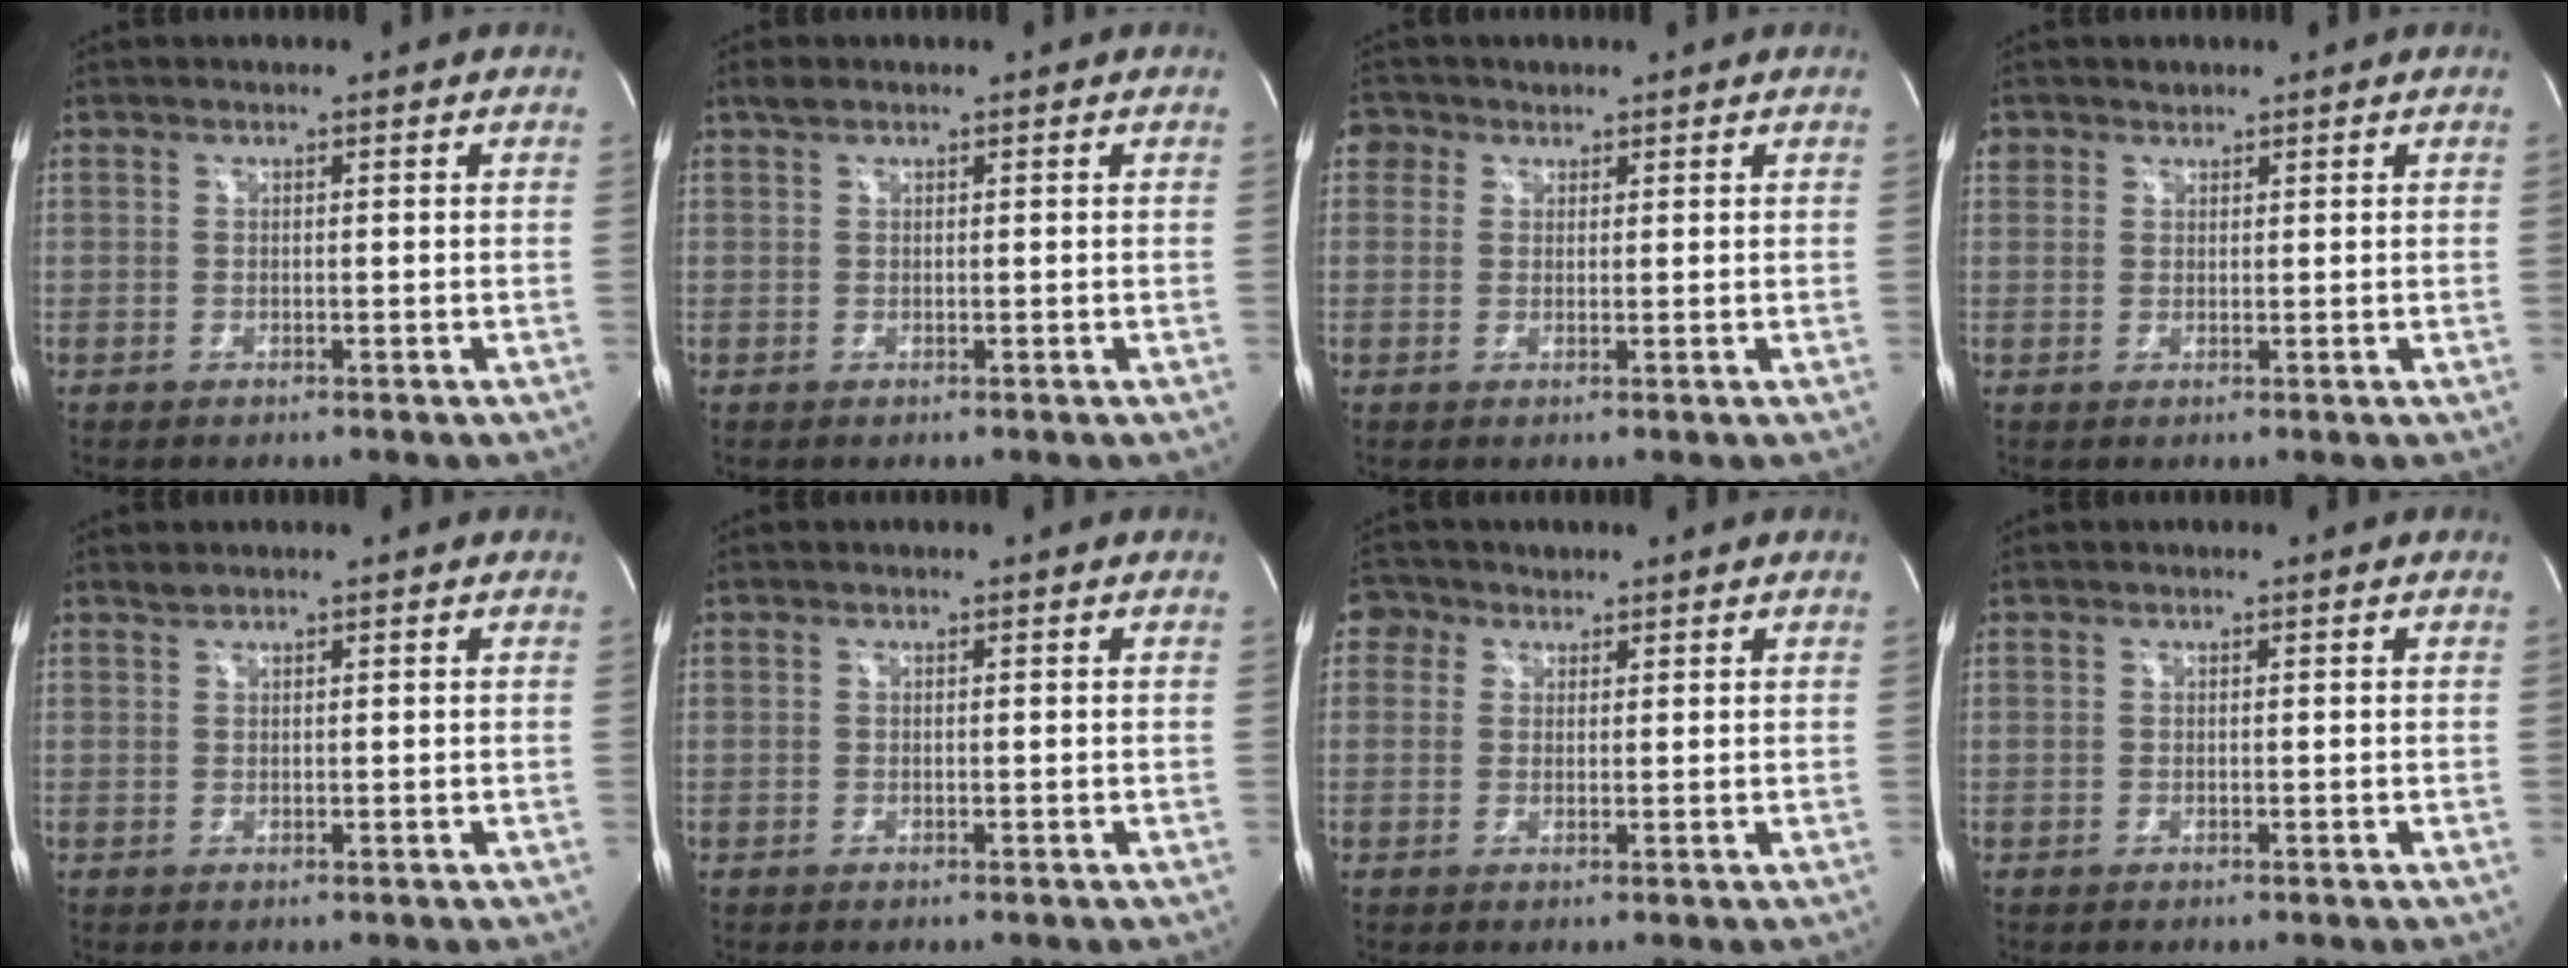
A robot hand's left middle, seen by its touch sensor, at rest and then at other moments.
{"total": 0.9, "force": [0.7, 0.4, 0.4], "torque": [-0.011, 0.011, 0.015]}
{"total": 2.7, "force": [1.4, 2.3, 0.2], "torque": [0.003, 0.011, 0.019]}
{"total": 1.9, "force": [1.2, 1.5, -0.1], "torque": [0.009, 0.006, 0.019]}
{"total": 0.6, "force": [0.6, -0.1, 0.0], "torque": [-0.004, 0.003, 0.015]}
{"total": 0.0}
{"total": 2.9, "force": [1.5, 2.5, 0.1], "torque": [0.001, 0.013, 0.022]}
{"total": 0.0}